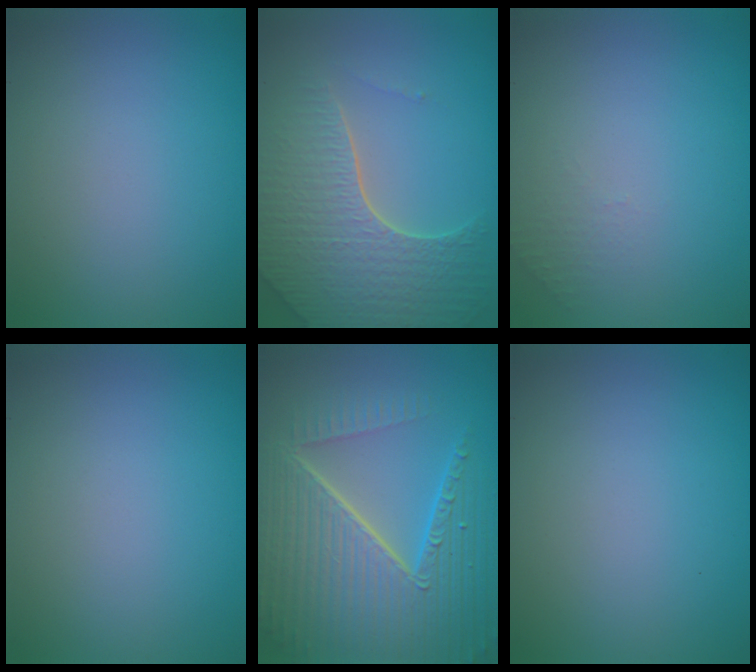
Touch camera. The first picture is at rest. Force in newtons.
{"total": 7.8, "press": 5.6, "slide": 5.5}
{"total": 0.5, "press": 0.4, "slide": 0.4}
{"total": 0.0}
{"total": 10.5, "press": 6.6, "slide": 8.2}
{"total": 0.0}